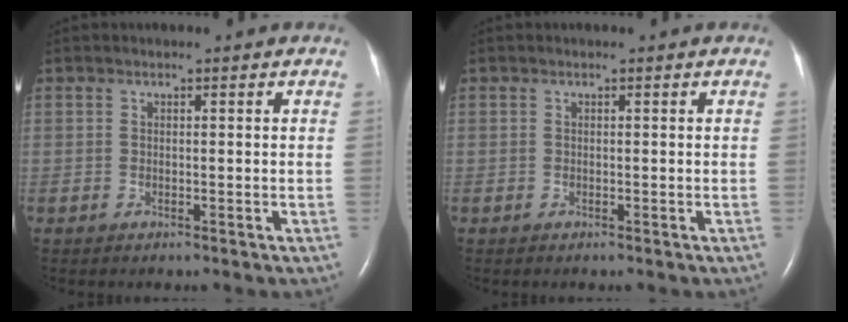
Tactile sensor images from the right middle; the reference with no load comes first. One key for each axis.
{"total": 0.0}